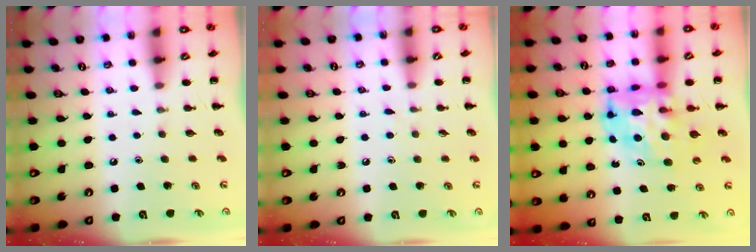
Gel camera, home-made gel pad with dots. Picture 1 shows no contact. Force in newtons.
{"total": 3.9, "press": 3.5, "slide": 1.8}
{"total": 11.2, "press": 10.8, "slide": 3.2}